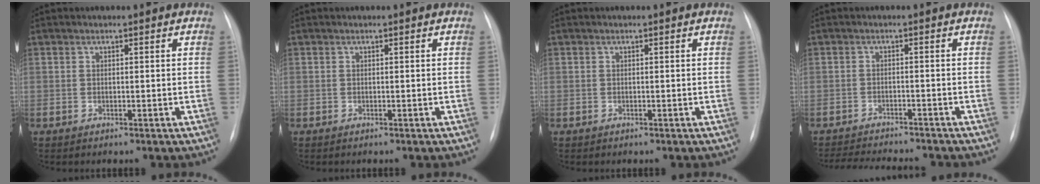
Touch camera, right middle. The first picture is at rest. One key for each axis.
{"total": 0.0}
{"total": 0.0}
{"total": 11.0, "fx": -10.3, "fy": 1.4, "fz": 3.7, "tx": -0.059, "ty": -0.006, "tz": -0.142}